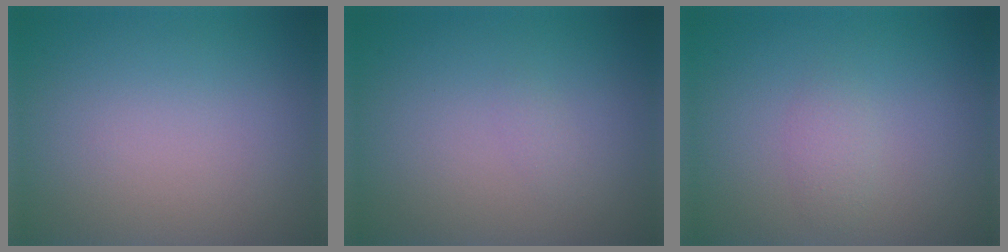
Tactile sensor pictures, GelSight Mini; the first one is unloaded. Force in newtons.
{"total": 0.5, "press": 0.5, "slide": 0.0}
{"total": 1.2, "press": 1.2, "slide": 0.0}